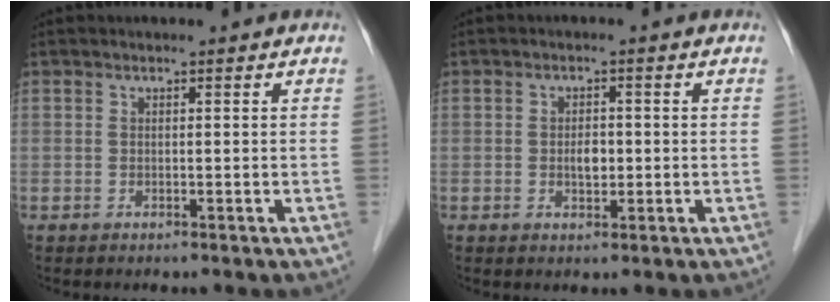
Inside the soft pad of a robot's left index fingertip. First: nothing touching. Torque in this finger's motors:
{"motor_torque": [0.47, 0.13, 0.04, 0.01]}